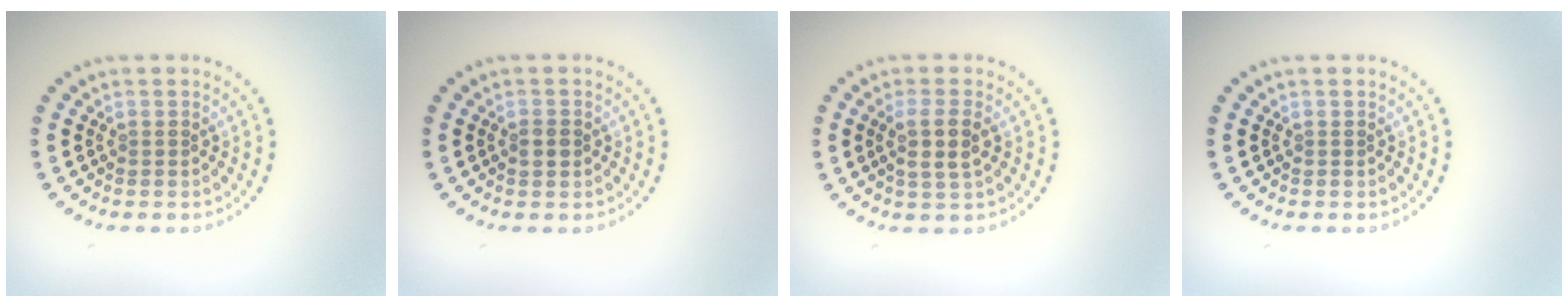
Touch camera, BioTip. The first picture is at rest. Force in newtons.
{"total": 1.5, "press": 1.5, "slide": 0.2}
{"total": 2.6, "press": 2.4, "slide": 1.0}
{"total": 0.0}